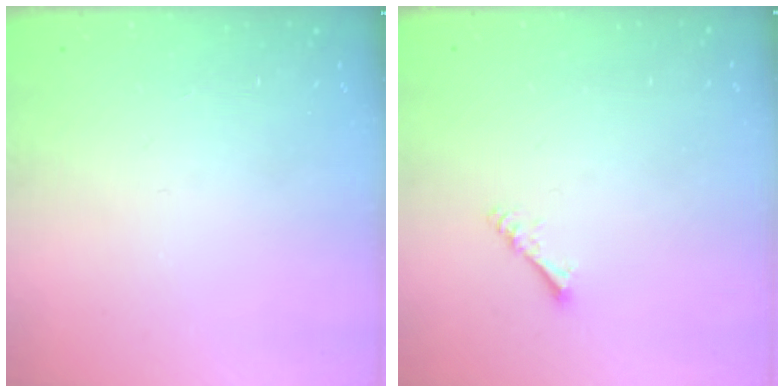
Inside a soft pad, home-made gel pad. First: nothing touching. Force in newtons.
{"total": 1.4, "press": 1.3, "slide": 0.3}